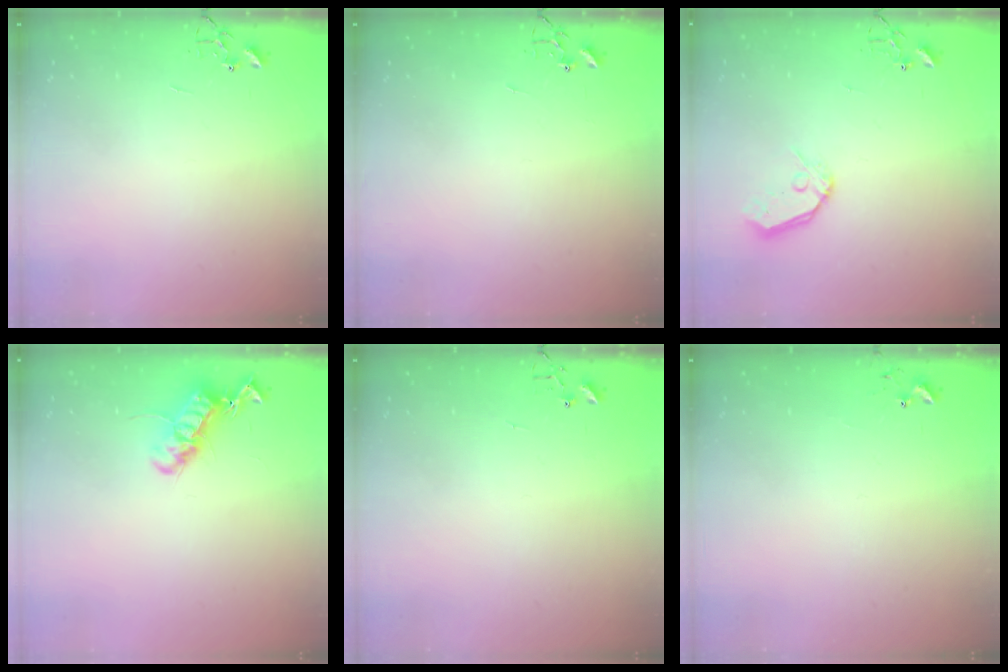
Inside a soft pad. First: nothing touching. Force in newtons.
{"total": 0.0}
{"total": 9.2, "press": 9.1, "slide": 0.9}
{"total": 13.0, "press": 13.0, "slide": 0.3}
{"total": 3.9, "press": 3.9, "slide": 0.4}
{"total": 5.5, "press": 5.4, "slide": 0.4}